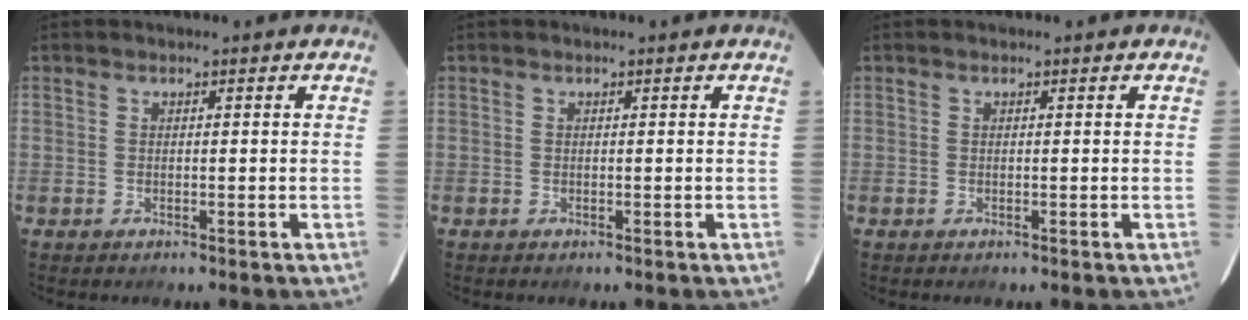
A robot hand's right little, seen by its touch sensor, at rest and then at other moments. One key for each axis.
{"total": 0.0}
{"total": 0.0}